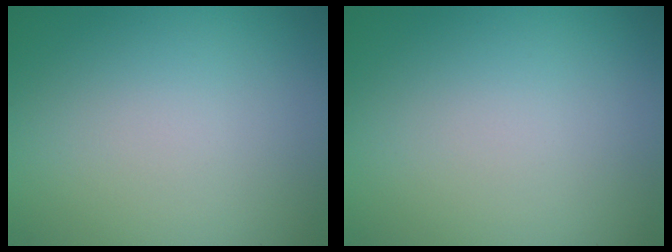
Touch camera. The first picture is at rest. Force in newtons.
{"total": 0.0}